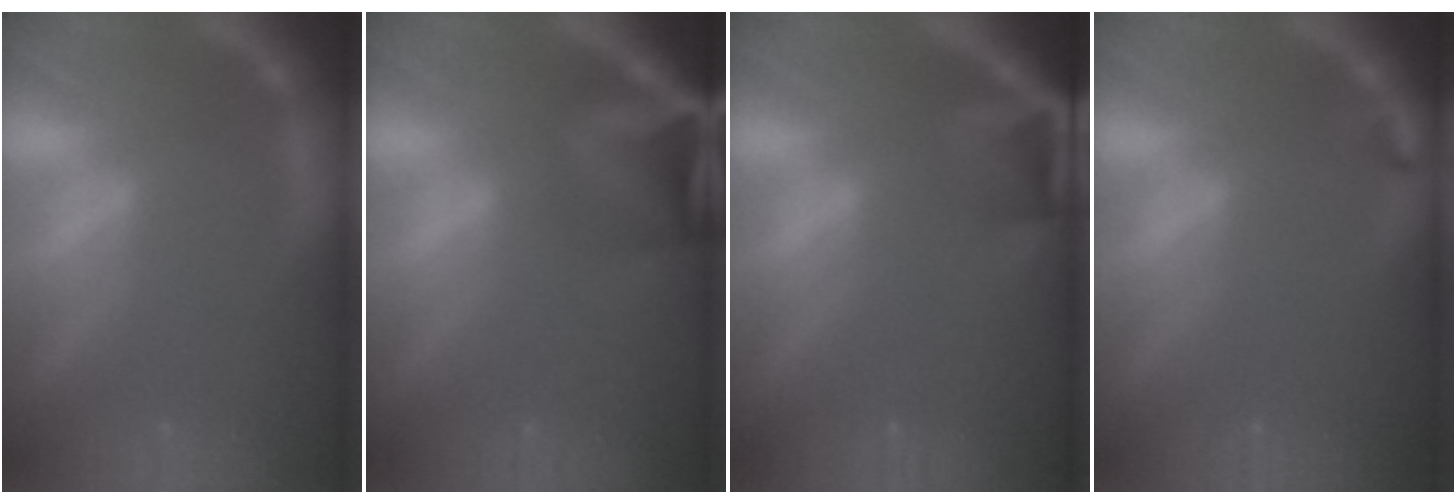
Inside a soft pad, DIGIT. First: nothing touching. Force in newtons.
{"total": 8.1}
{"total": 4.9}
{"total": 0.9}